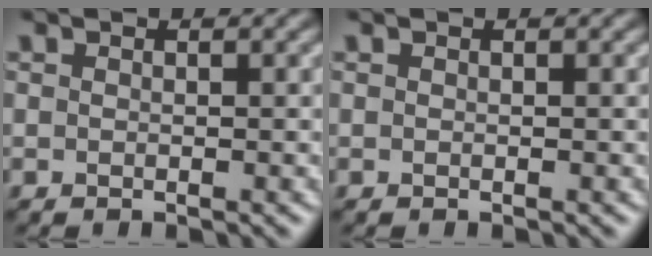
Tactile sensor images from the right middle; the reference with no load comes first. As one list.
[{"total": 0.0}]